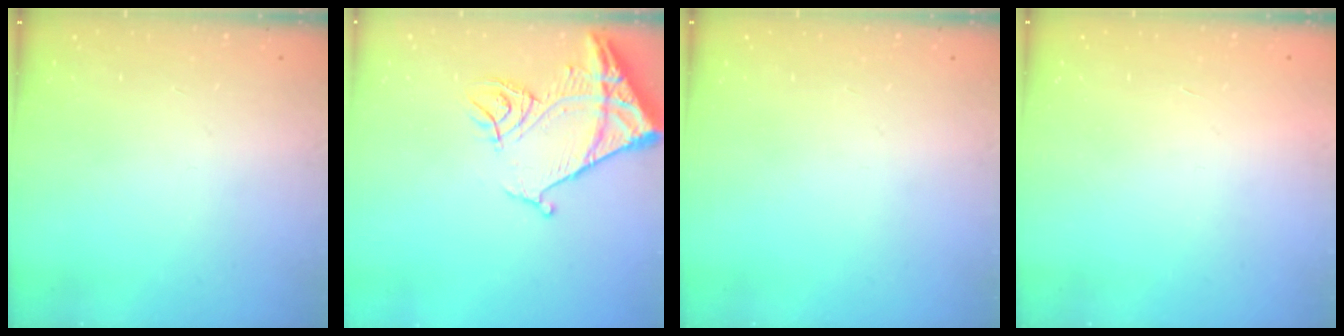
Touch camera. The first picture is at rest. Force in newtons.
{"total": 13.7, "press": 13.6, "slide": 1.4}
{"total": 0.0}
{"total": 1.7, "press": 1.7, "slide": 0.1}